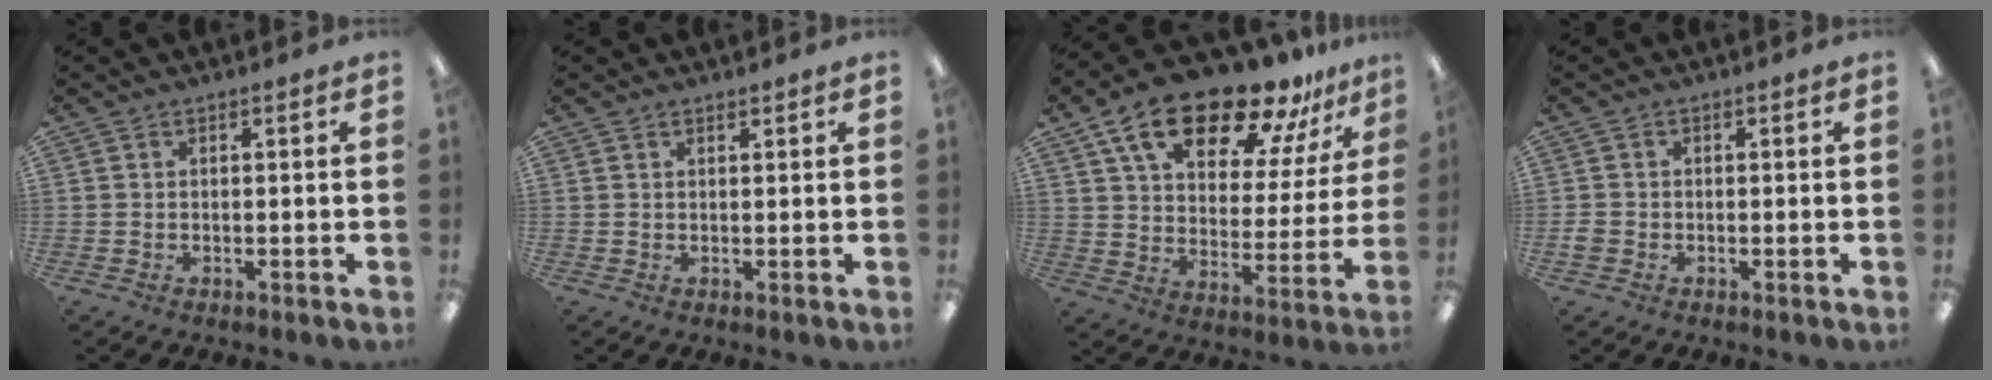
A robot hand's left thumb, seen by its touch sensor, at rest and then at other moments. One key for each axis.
{"total": 0.7, "fx": 0.7, "fy": 0.1, "fz": 0.0, "tx": -0.002, "ty": 0.000, "tz": 0.013}
{"total": 21.3, "fx": 15.5, "fy": 9.0, "fz": 11.7, "tx": -0.196, "ty": -0.094, "tz": 0.265}
{"total": 1.8, "fx": -0.7, "fy": 1.5, "fz": 0.7, "tx": -0.011, "ty": 0.002, "tz": -0.013}